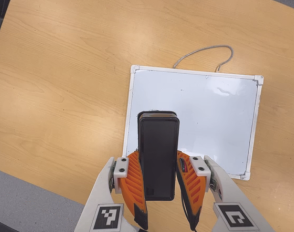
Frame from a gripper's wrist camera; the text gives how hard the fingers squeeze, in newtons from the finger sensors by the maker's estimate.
{"total": 8.6, "left": 6.8, "right": 10.3}